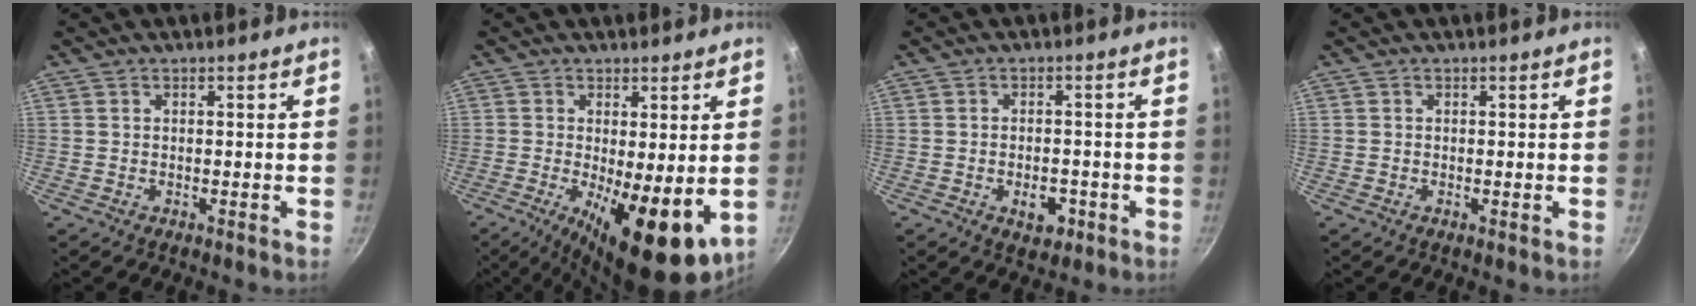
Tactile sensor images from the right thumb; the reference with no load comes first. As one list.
[{"total": 14.1, "force": [-2.3, 5.1, 12.9], "torque": [-0.179, -0.017, -0.025]}, {"total": 4.7, "force": [-1.8, 2.9, 3.2], "torque": [-0.031, 0.011, -0.022]}, {"total": 0.0}]